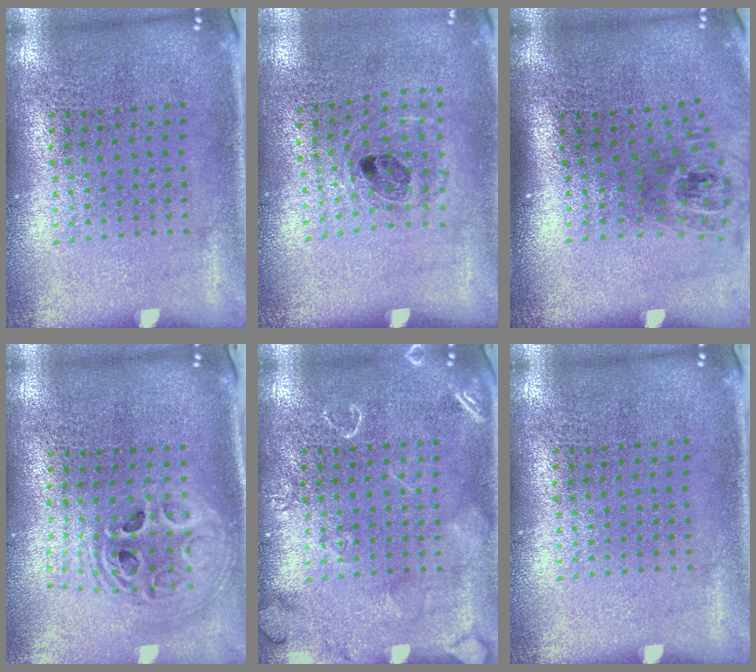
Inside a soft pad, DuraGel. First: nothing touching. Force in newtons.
{"total": 1.0, "press": 0.9, "slide": 0.6}
{"total": 1.7, "press": 1.2, "slide": 1.2}
{"total": 2.4, "press": 1.9, "slide": 1.4}
{"total": 2.4, "press": 2.4, "slide": 0.4}
{"total": 0.0}